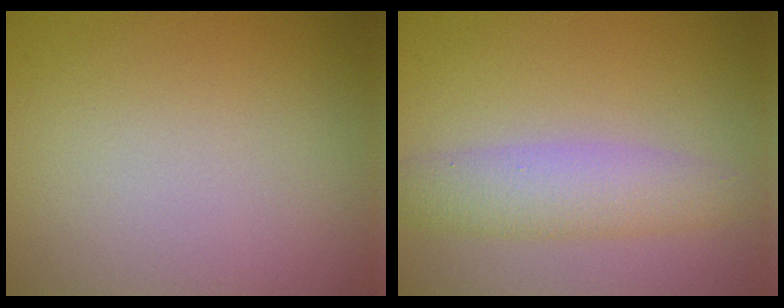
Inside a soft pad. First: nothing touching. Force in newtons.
{"total": 3.8, "press": 3.8, "slide": 0.1}